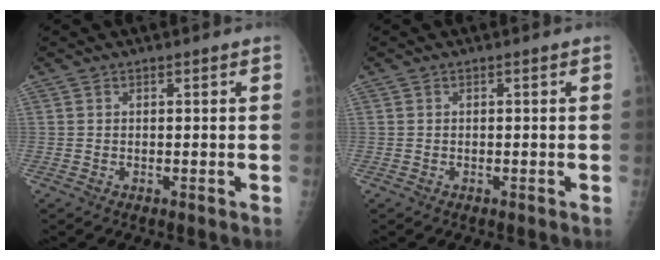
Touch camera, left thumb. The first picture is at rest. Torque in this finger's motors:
{"motor_torque": [0.05, 0.02, 0.00, 0.00, 0.01]}